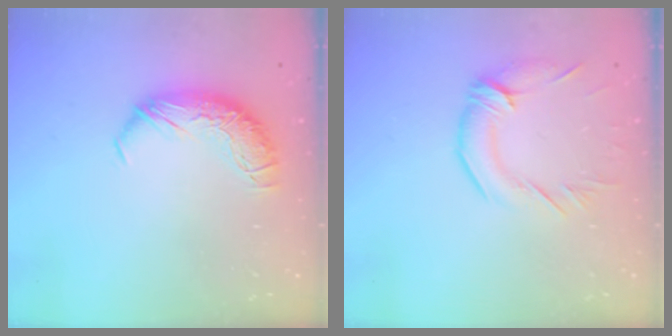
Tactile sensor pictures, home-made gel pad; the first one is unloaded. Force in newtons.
{"total": 1.4, "press": 0.8, "slide": 1.1}